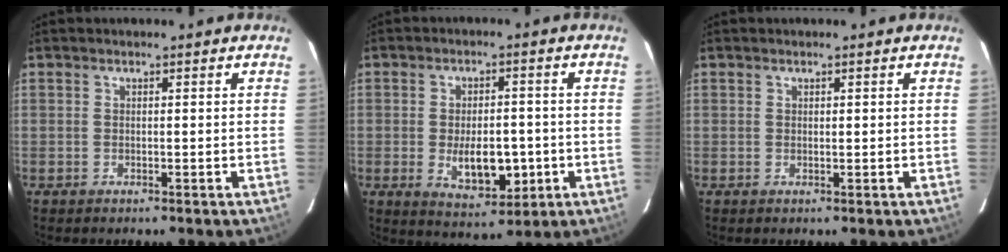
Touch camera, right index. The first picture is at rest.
{"total": 8.5, "force": [-1.8, 4.1, 7.2], "torque": [-0.120, -0.006, -0.017]}
{"total": 0.0}